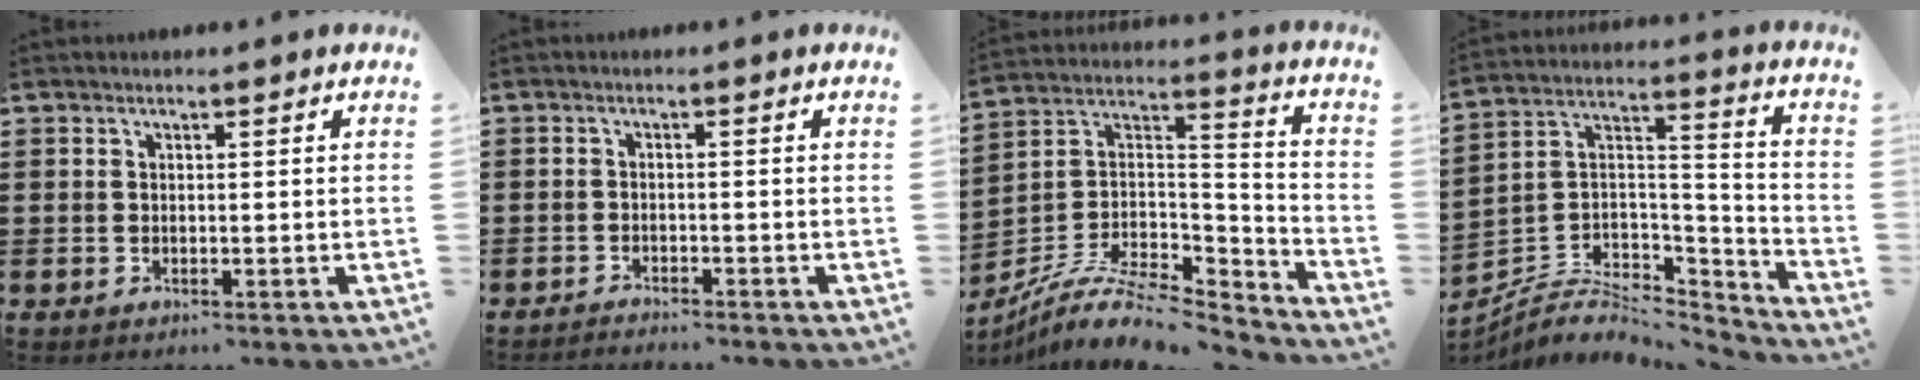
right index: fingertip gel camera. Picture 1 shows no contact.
{"total": 1.5, "force": [-1.5, 0.0, 0.0], "torque": [-0.003, 0.004, -0.032]}
{"total": 11.5, "force": [-8.6, 4.5, 6.1], "torque": [-0.117, 0.020, -0.159]}
{"total": 5.8, "force": [-4.2, 3.3, 2.4], "torque": [-0.057, 0.001, -0.083]}